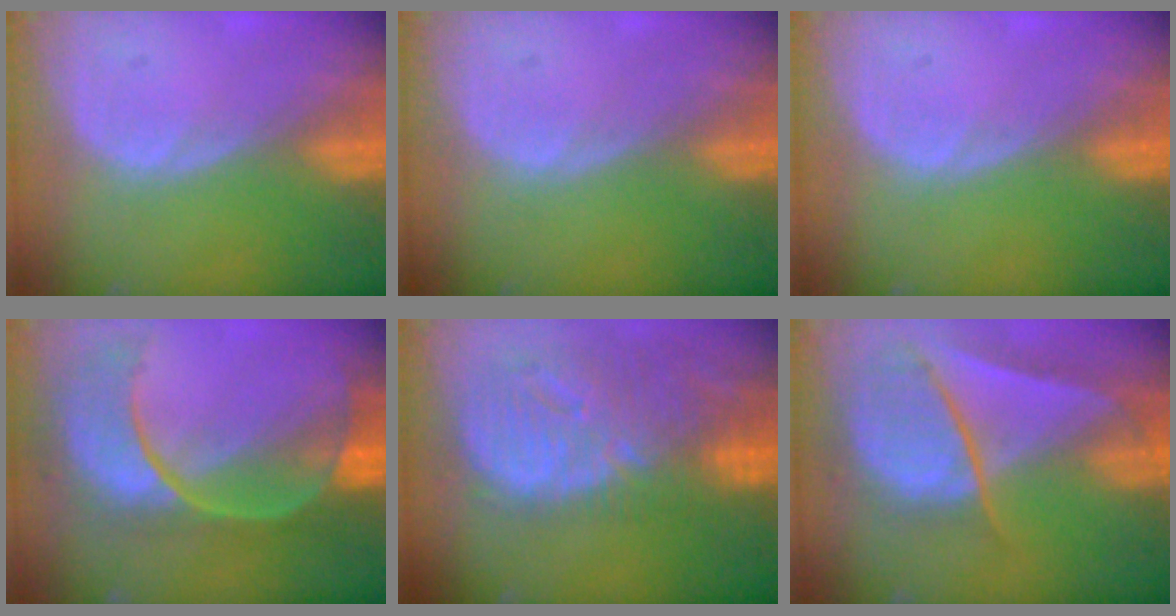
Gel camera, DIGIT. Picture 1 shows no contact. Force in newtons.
{"total": 0.0}
{"total": 0.0}
{"total": 11.6, "press": 9.6, "slide": 6.5}
{"total": 13.2, "press": 11.5, "slide": 6.5}
{"total": 9.5, "press": 8.1, "slide": 4.9}